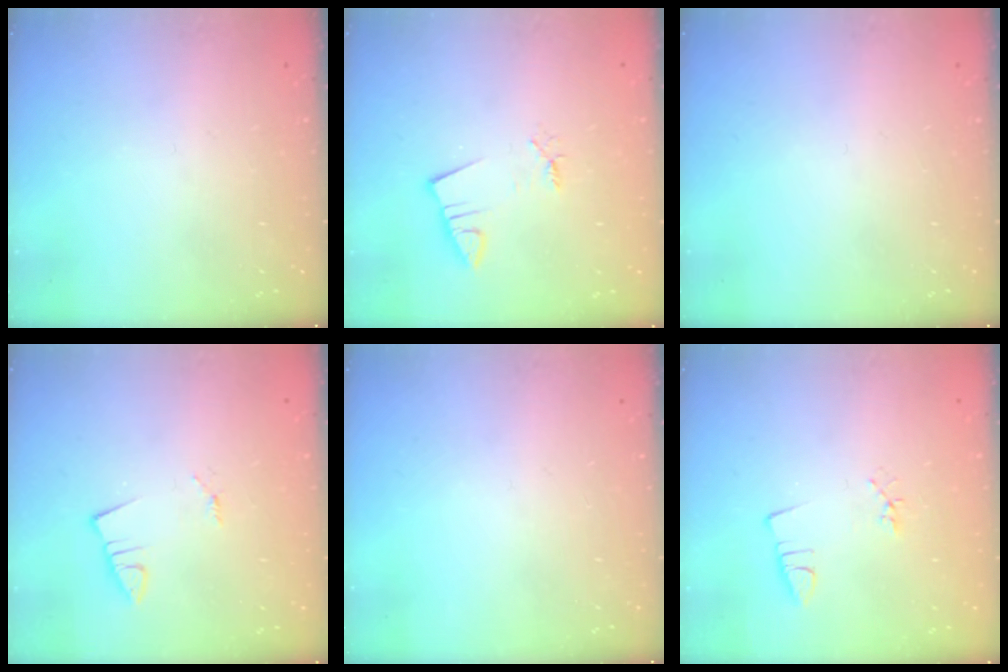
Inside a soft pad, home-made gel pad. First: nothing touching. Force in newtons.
{"total": 1.8, "press": 1.8, "slide": 0.1}
{"total": 0.0}
{"total": 1.2, "press": 1.2, "slide": 0.1}
{"total": 0.0}
{"total": 2.4, "press": 1.9, "slide": 1.5}